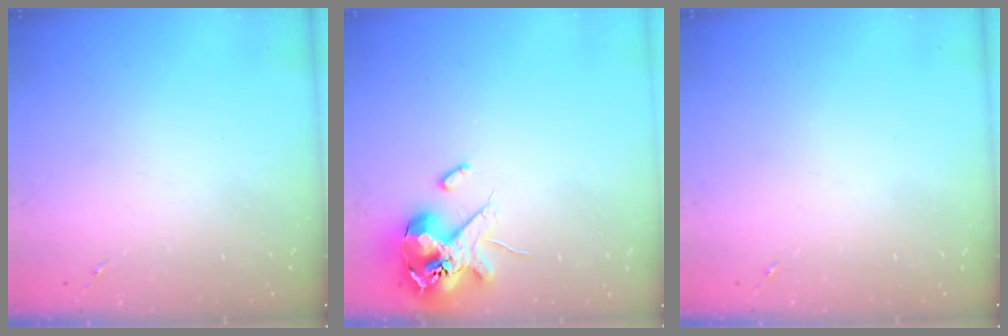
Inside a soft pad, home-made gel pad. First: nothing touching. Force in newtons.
{"total": 14.7, "press": 14.5, "slide": 2.1}
{"total": 0.0}